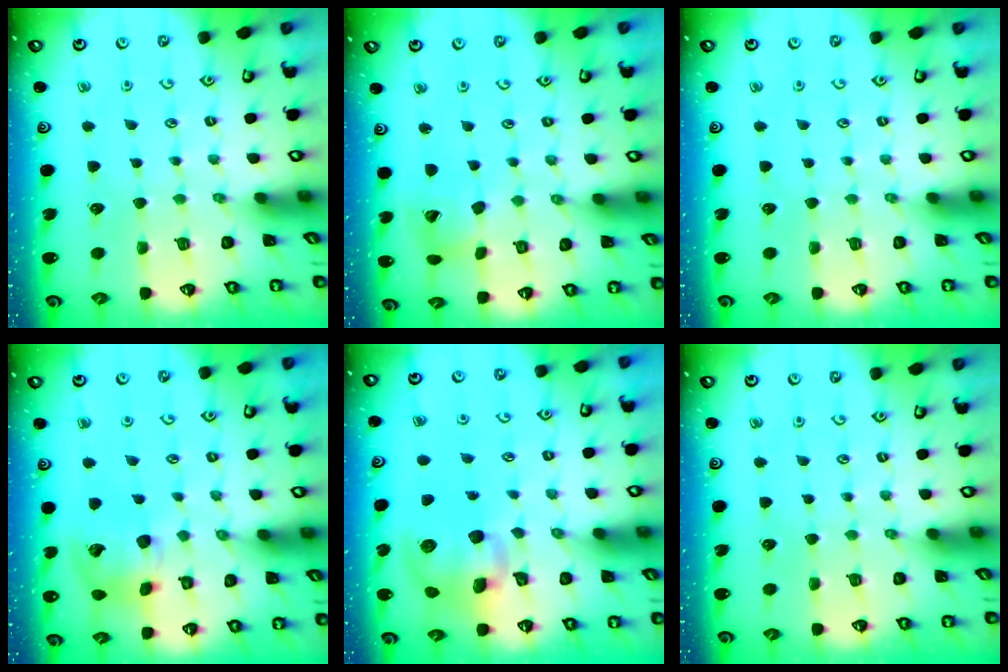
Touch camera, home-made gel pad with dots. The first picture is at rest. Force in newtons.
{"total": 9.5, "press": 9.4, "slide": 1.3}
{"total": 0.0}
{"total": 13.3, "press": 13.2, "slide": 2.1}
{"total": 10.6, "press": 10.5, "slide": 1.7}
{"total": 0.0}